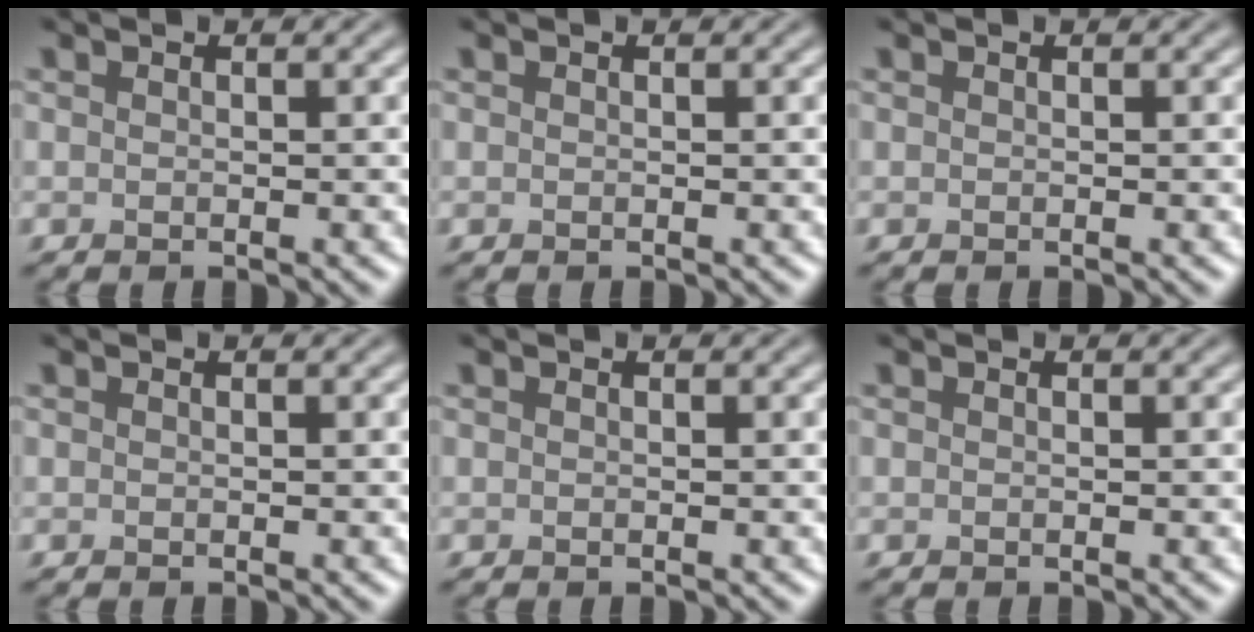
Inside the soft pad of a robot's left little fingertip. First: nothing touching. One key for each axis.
{"total": 0.0}
{"total": 0.0}
{"total": 0.0}
{"total": 0.0}
{"total": 0.0}